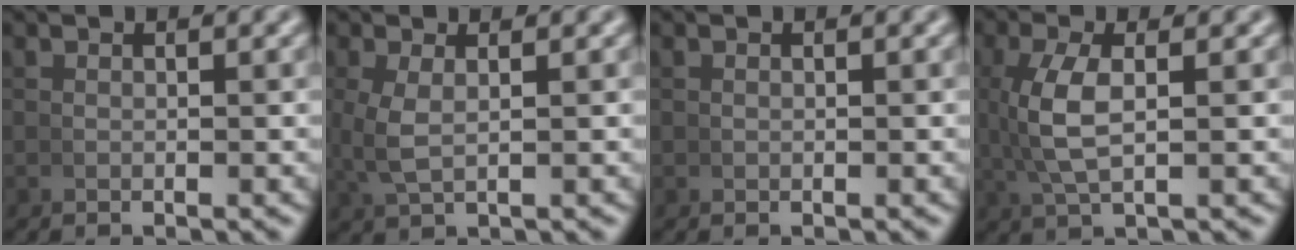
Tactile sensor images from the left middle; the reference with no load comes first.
{"total": 2.5, "force": [0.3, 1.0, 2.2], "torque": [-0.060, -0.003, 0.017]}
{"total": 0.0}
{"total": 4.1, "force": [0.5, 1.4, 3.8], "torque": [-0.089, 0.002, 0.017]}